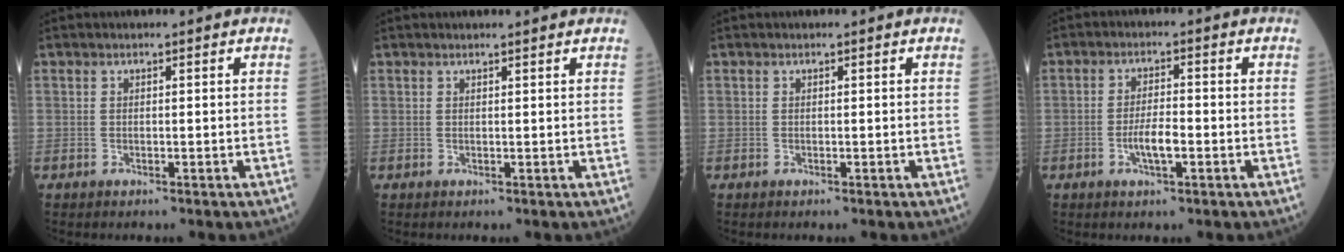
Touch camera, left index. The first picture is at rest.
{"total": 2.3, "force": [2.2, 0.0, 0.7], "torque": [-0.012, 0.009, 0.025]}
{"total": 0.0}
{"total": 4.0, "force": [-1.3, 0.9, 3.6], "torque": [-0.072, 0.001, -0.024]}